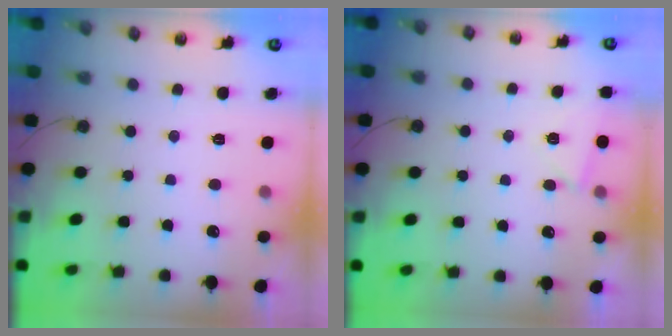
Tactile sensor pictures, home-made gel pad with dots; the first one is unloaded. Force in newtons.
{"total": 4.2, "press": 3.2, "slide": 2.8}